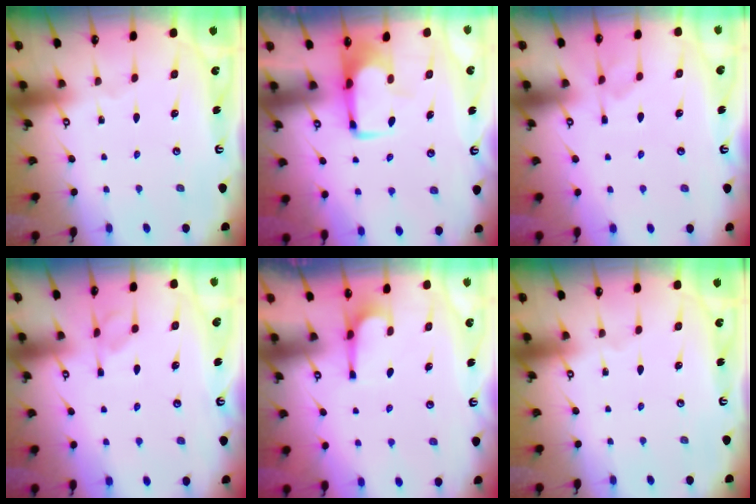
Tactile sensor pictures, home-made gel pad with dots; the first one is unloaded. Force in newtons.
{"total": 1.7, "press": 1.6, "slide": 0.5}
{"total": 3.9, "press": 3.8, "slide": 1.2}
{"total": 2.1, "press": 2.0, "slide": 0.8}
{"total": 0.8, "press": 0.5, "slide": 0.7}
{"total": 0.0}